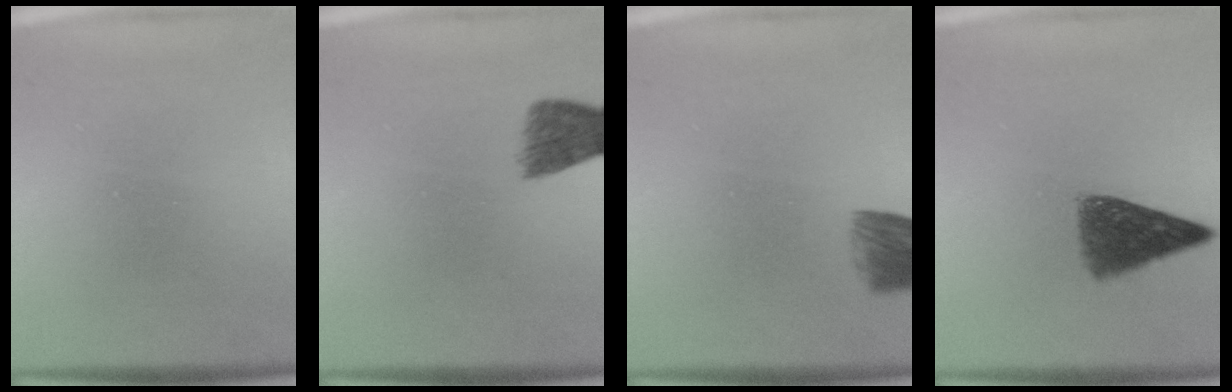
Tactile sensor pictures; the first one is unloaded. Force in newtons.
{"total": 5.1}
{"total": 4.8}
{"total": 7.0}